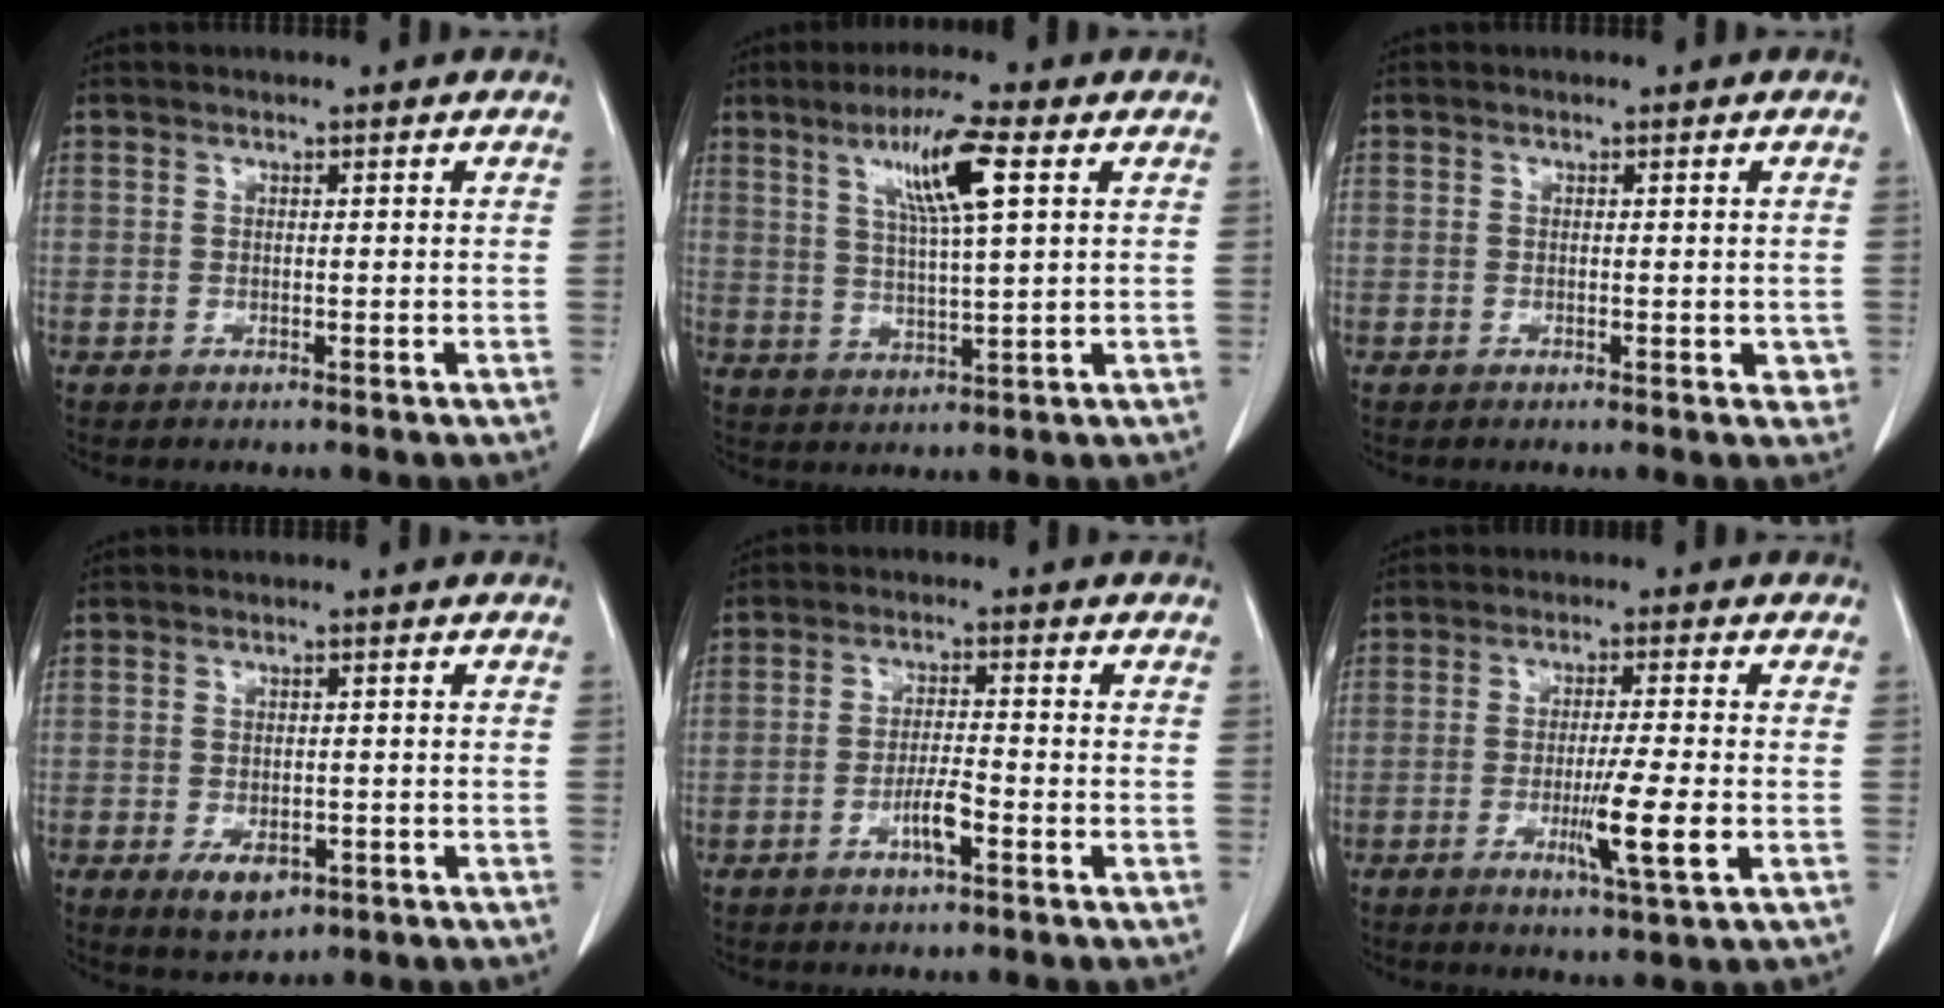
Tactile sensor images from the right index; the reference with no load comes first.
{"total": 9.1, "force": [3.8, 0.0, 8.2], "torque": [-0.153, 0.007, 0.069]}
{"total": 2.5, "force": [-0.4, 1.4, 2.0], "torque": [-0.009, 0.001, -0.002]}
{"total": 4.7, "force": [-2.3, 2.4, 3.4], "torque": [-0.053, -0.004, -0.023]}
{"total": 4.0, "force": [-2.0, 0.5, 3.4], "torque": [-0.065, 0.000, -0.039]}
{"total": 7.3, "force": [-2.2, -0.5, 7.0], "torque": [-0.119, -0.016, -0.036]}